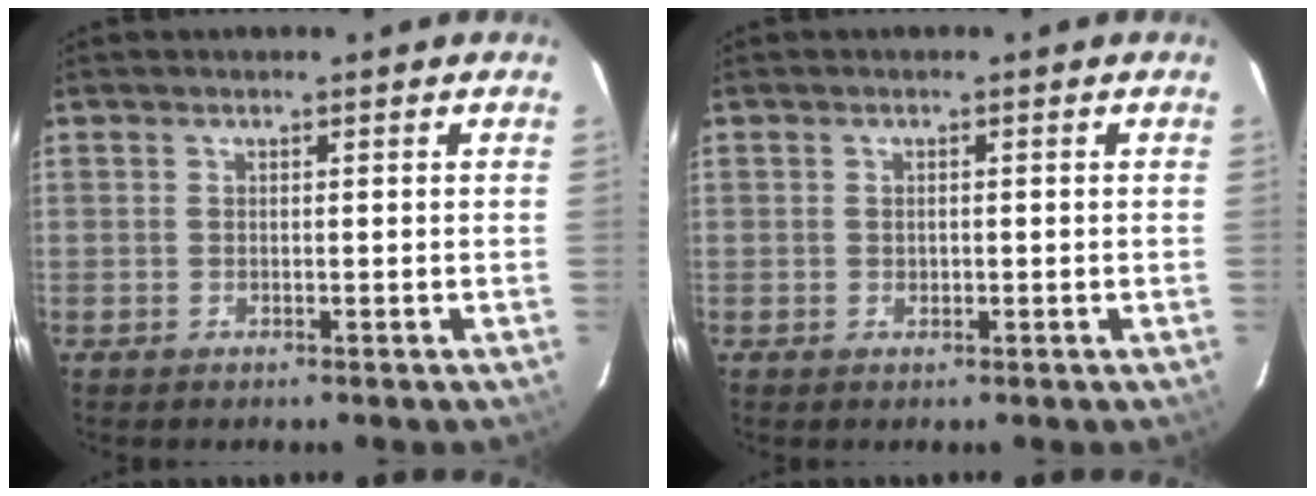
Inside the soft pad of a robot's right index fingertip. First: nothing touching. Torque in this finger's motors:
{"motor_torque": [-0.09, 0.00, -0.06, 0.00]}